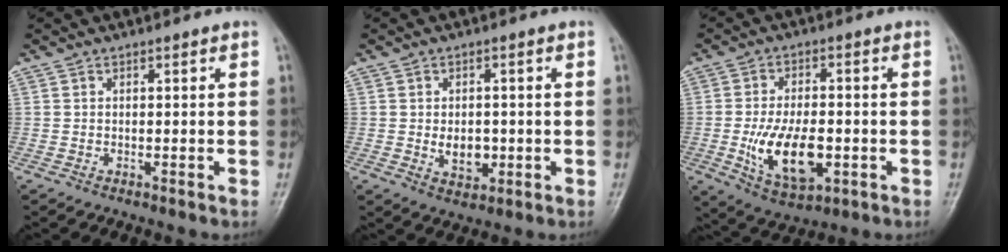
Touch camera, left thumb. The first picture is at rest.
{"total": 5.0, "force": [-0.5, 3.6, 3.5], "torque": [-0.038, -0.003, 0.000]}
{"total": 12.5, "force": [-2.6, 6.6, 10.3], "torque": [-0.175, 0.000, -0.034]}